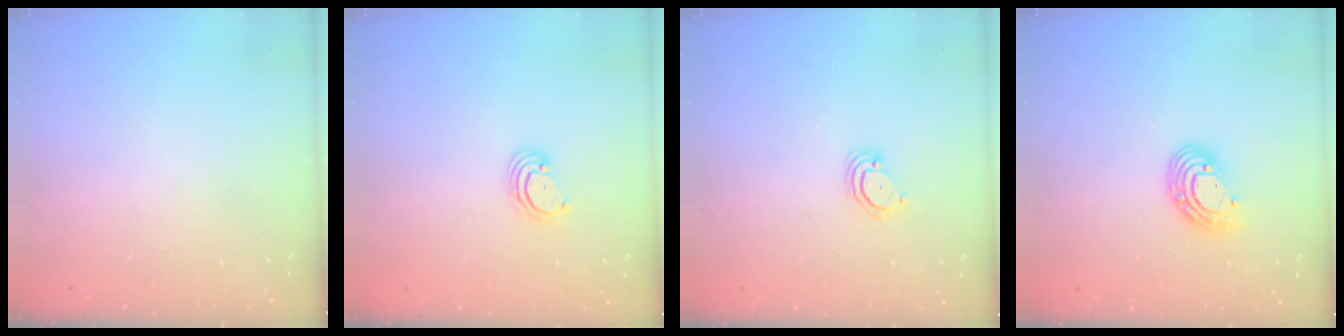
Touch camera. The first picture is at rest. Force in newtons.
{"total": 2.7, "press": 2.6, "slide": 0.6}
{"total": 3.5, "press": 3.5, "slide": 0.3}
{"total": 9.5, "press": 9.4, "slide": 1.7}